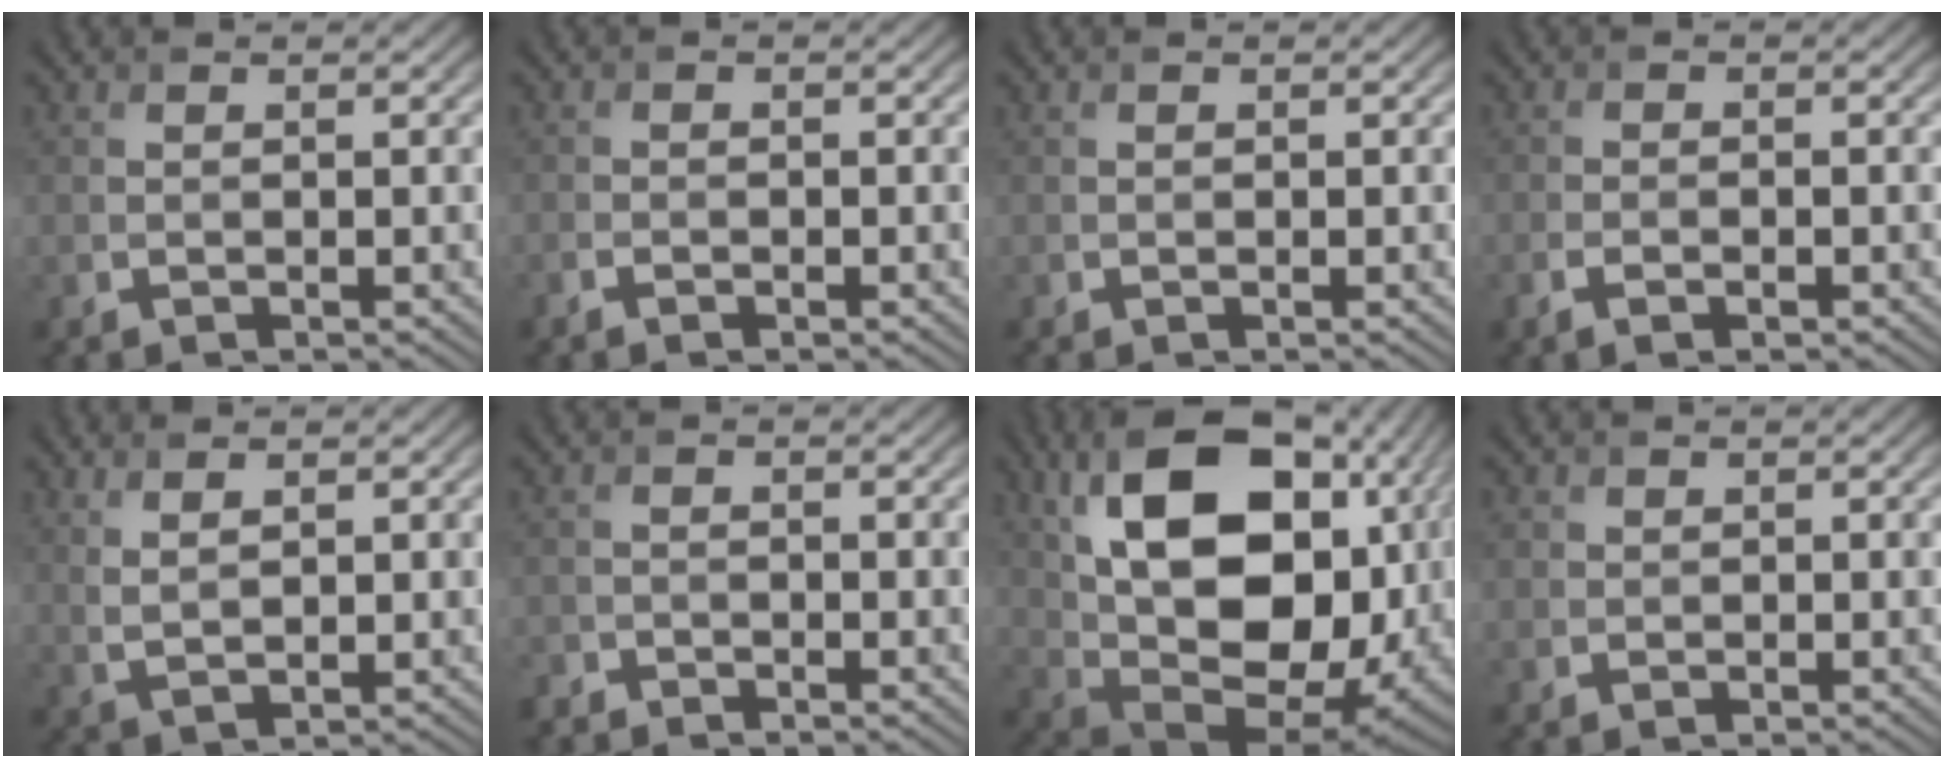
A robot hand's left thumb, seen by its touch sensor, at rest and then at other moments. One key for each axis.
{"total": 1.3, "fx": -0.9, "fy": 0.6, "fz": 0.7, "tx": -0.017, "ty": -0.002, "tz": -0.019}
{"total": 0.0}
{"total": 2.4, "fx": -1.4, "fy": 0.9, "fz": 1.7, "tx": -0.036, "ty": -0.001, "tz": -0.029}
{"total": 3.1, "fx": 1.7, "fy": 1.0, "fz": 2.4, "tx": -0.044, "ty": -0.010, "tz": 0.040}
{"total": 1.7, "fx": -1.6, "fy": 0.5, "fz": 0.1, "tx": -0.004, "ty": -0.006, "tz": -0.039}
{"total": 20.2, "fx": 4.5, "fy": 12.2, "fz": 15.4, "tx": -0.301, "ty": 0.006, "tz": 0.089}
{"total": 1.1, "fx": 0.2, "fy": 1.1, "fz": 0.2, "tx": -0.002, "ty": -0.004, "tz": 0.003}